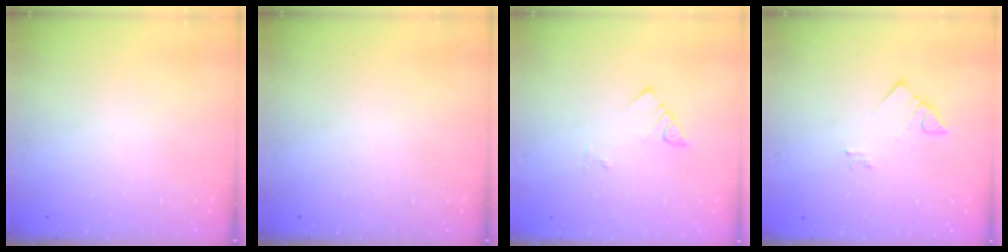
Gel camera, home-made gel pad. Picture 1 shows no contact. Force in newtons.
{"total": 0.0}
{"total": 3.4, "press": 3.4, "slide": 0.1}
{"total": 3.2, "press": 3.2, "slide": 0.4}